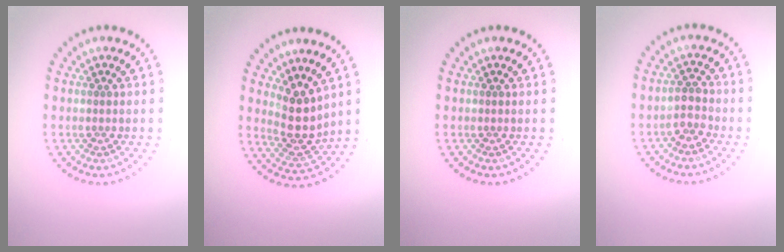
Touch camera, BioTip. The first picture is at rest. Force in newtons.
{"total": 3.7, "press": 2.9, "slide": 2.2}
{"total": 0.0}
{"total": 1.7, "press": 1.6, "slide": 0.5}